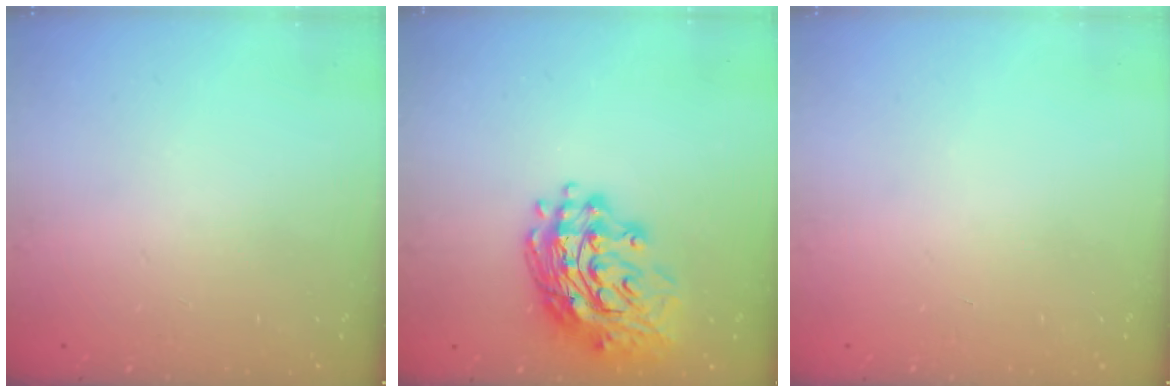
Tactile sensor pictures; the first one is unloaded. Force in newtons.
{"total": 17.0, "press": 16.9, "slide": 2.2}
{"total": 0.0}